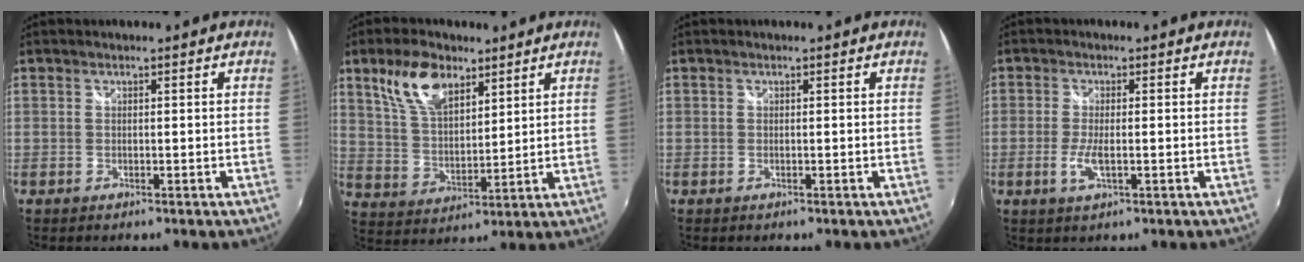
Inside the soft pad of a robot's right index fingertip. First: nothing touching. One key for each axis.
{"total": 11.1, "fx": 6.7, "fy": 5.6, "fz": 6.9, "tx": -0.132, "ty": 0.018, "tz": 0.136}
{"total": 0.0}
{"total": 3.9, "fx": -1.0, "fy": 0.9, "fz": 3.7, "tx": -0.081, "ty": -0.007, "tz": -0.020}